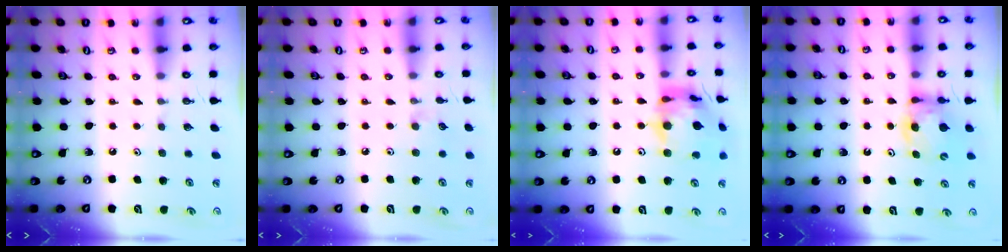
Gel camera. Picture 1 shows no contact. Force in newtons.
{"total": 2.6, "press": 2.6, "slide": 0.4}
{"total": 19.4, "press": 19.3, "slide": 2.0}
{"total": 6.4, "press": 6.4, "slide": 0.2}